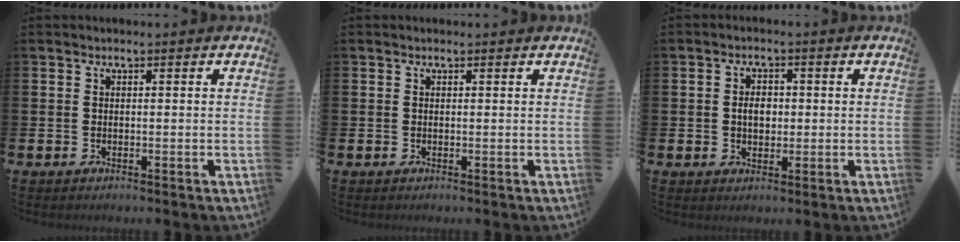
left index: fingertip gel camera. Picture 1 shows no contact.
{"total": 0.0}
{"total": 2.9, "force": [0.0, 2.0, 2.1], "torque": [-0.018, -0.001, -0.007]}